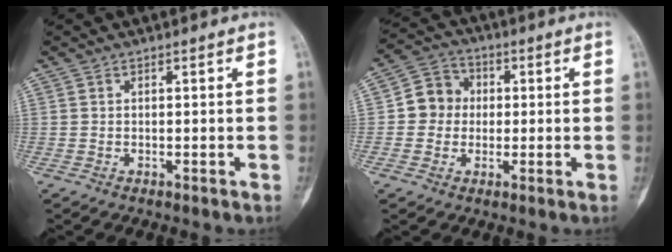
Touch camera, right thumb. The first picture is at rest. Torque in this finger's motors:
{"motor_torque": [0.07, 0.06, 0.03, -0.03, 0.01]}